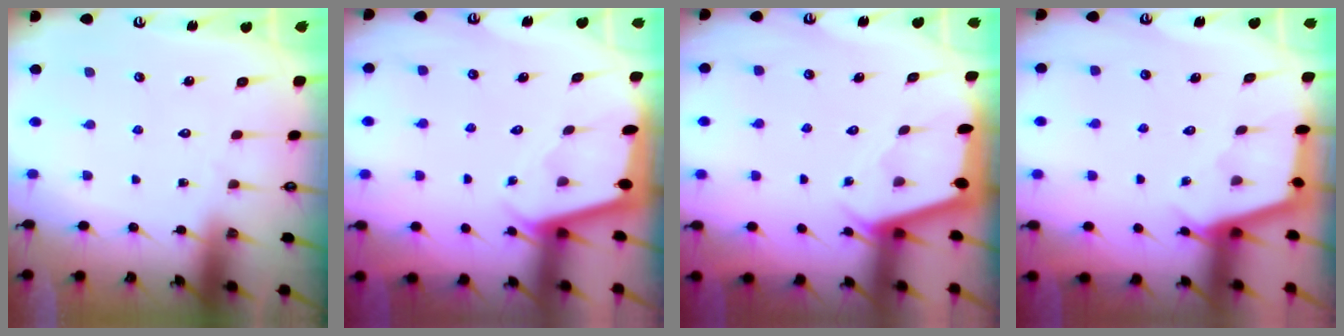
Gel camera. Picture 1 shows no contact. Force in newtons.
{"total": 2.2, "press": 2.2, "slide": 0.2}
{"total": 2.2, "press": 2.2, "slide": 0.1}
{"total": 2.9, "press": 2.9, "slide": 0.3}